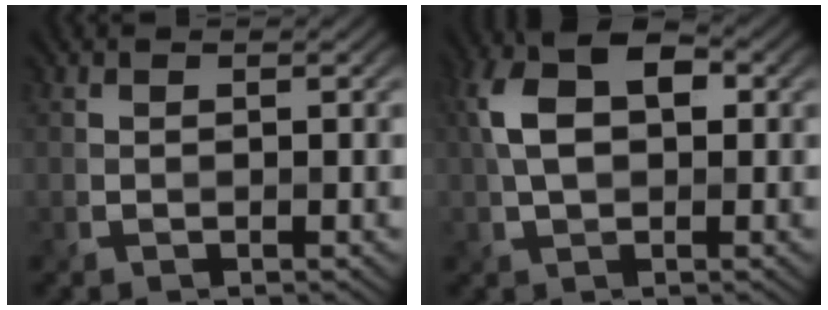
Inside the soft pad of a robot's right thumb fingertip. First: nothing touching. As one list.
[{"total": 8.2, "force": [1.5, 4.9, 6.4], "torque": [-0.137, 0.011, 0.016]}]